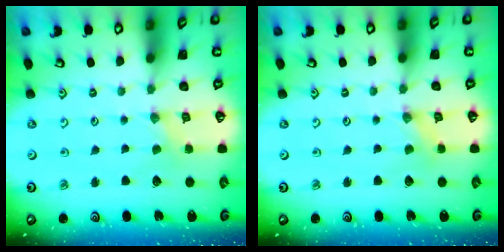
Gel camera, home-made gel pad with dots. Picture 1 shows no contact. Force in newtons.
{"total": 0.0}